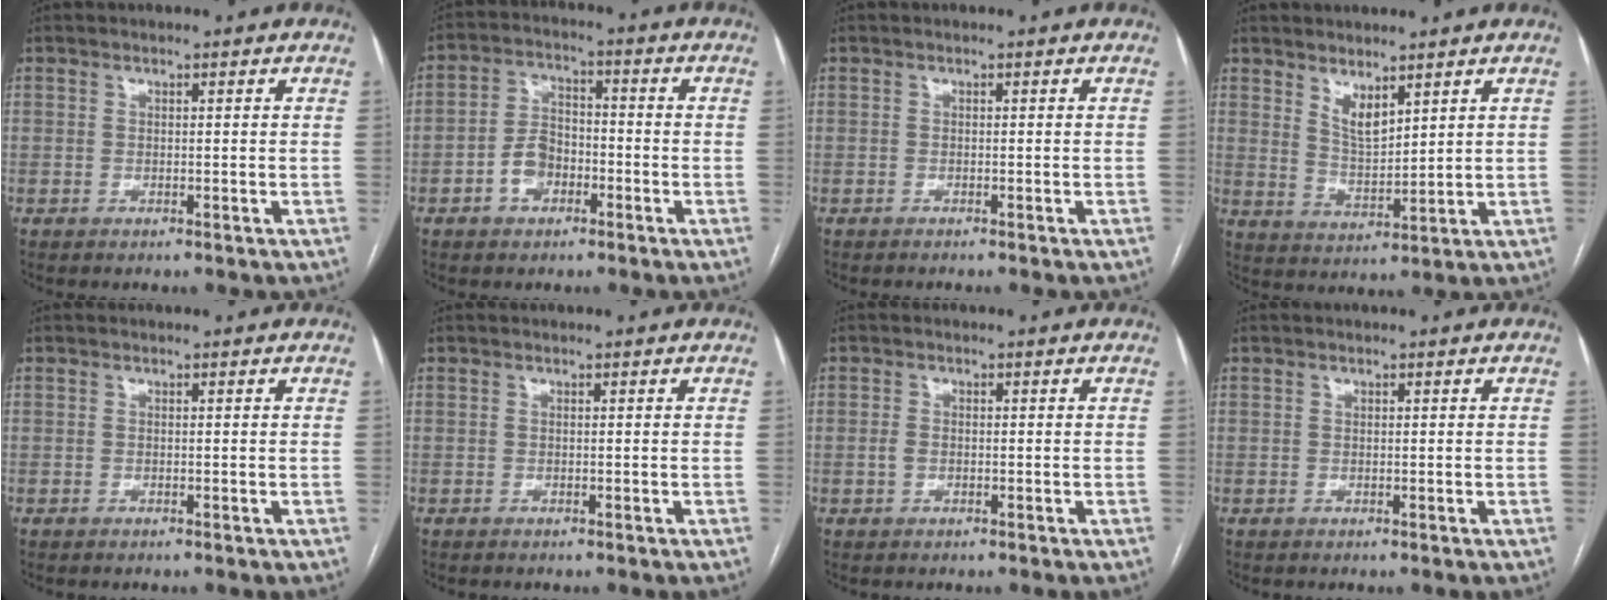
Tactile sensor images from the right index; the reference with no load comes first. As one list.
[{"total": 6.2, "force": [-2.6, 4.1, 3.9], "torque": [-0.081, 0.016, -0.047]}, {"total": 0.7, "force": [-0.6, -0.1, 0.3], "torque": [0.002, 0.000, -0.010]}, {"total": 4.8, "force": [3.3, 1.5, 3.1], "torque": [-0.064, -0.013, 0.072]}, {"total": 0.0}, {"total": 0.0}, {"total": 1.4, "force": [-0.3, 1.0, 1.0], "torque": [-0.022, 0.002, -0.003]}, {"total": 0.0}]